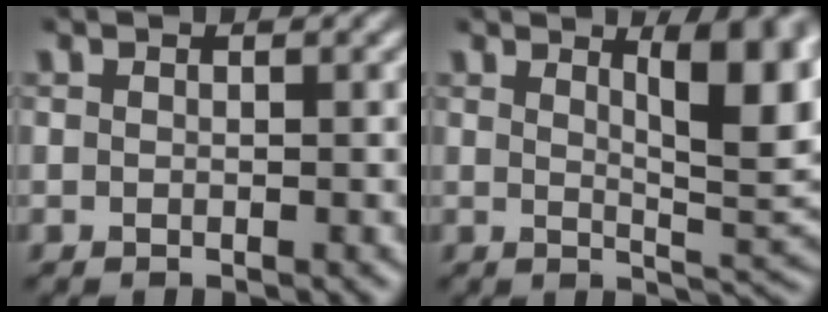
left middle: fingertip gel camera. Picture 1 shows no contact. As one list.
[{"total": 7.6, "force": [2.8, 2.2, 6.8], "torque": [-0.083, -0.004, 0.047]}]